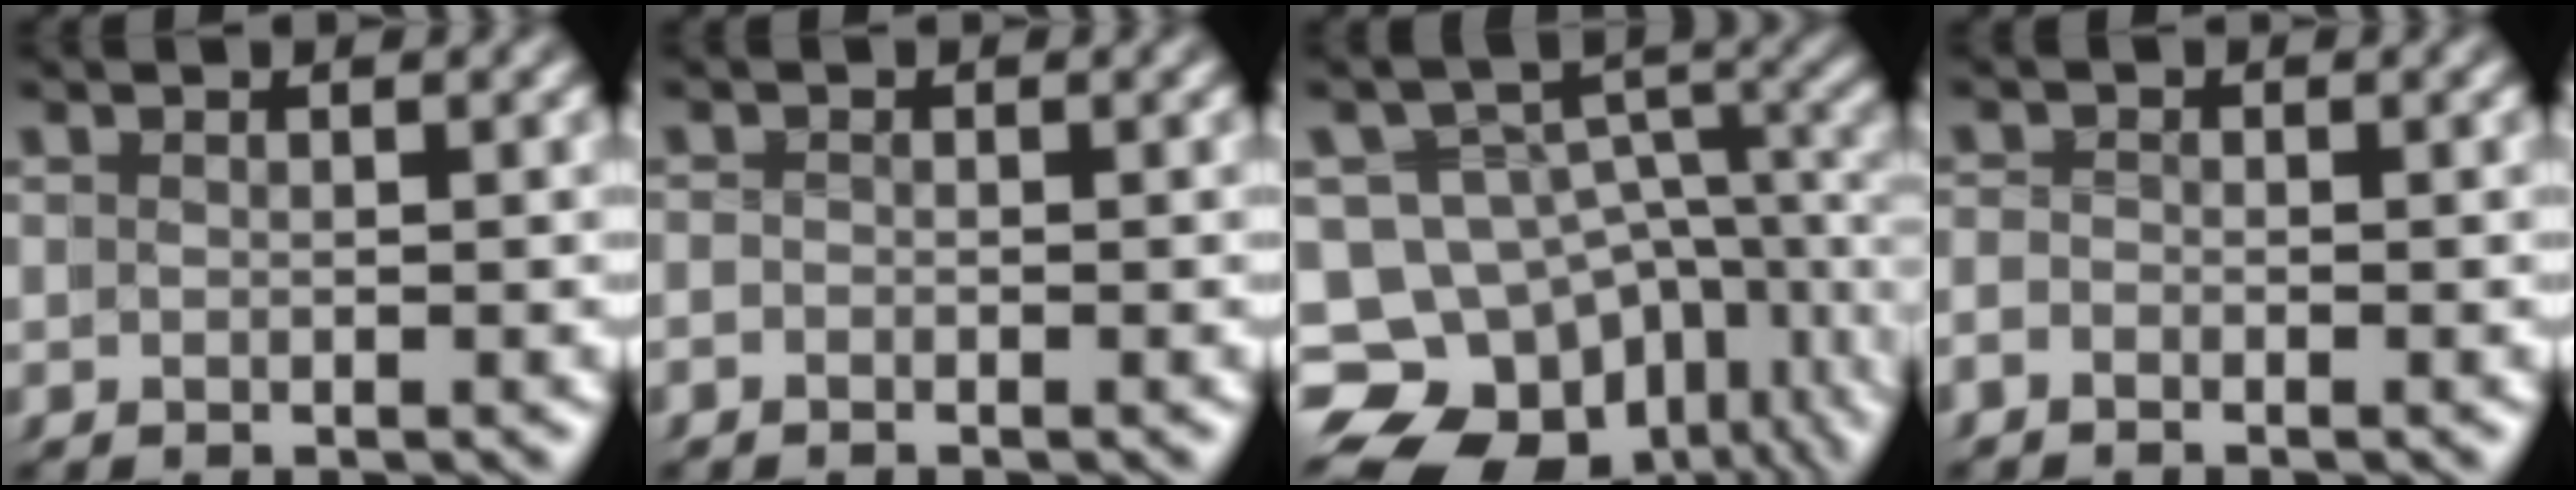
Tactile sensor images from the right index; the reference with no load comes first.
{"total": 1.2, "force": [-0.8, -0.5, -0.8], "torque": [0.013, -0.006, -0.015]}
{"total": 14.9, "force": [-4.5, 12.2, 7.2], "torque": [-0.127, -0.063, -0.070]}
{"total": 1.6, "force": [-1.4, -0.2, -0.7], "torque": [0.012, -0.006, -0.029]}